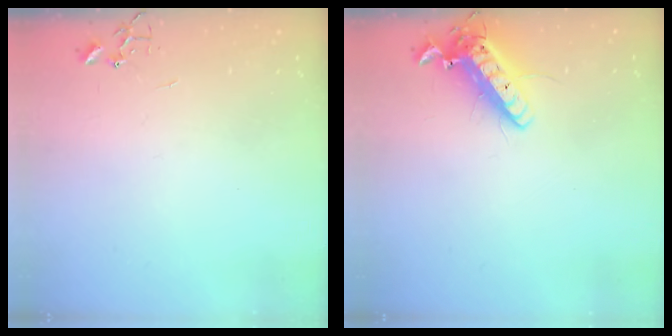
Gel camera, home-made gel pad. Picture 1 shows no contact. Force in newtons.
{"total": 14.4, "press": 14.1, "slide": 2.7}